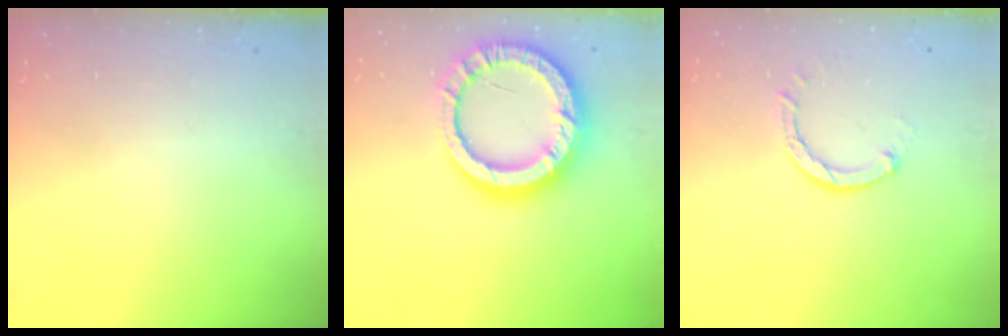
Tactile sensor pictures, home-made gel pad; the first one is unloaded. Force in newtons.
{"total": 20.3, "press": 20.2, "slide": 2.0}
{"total": 3.0, "press": 3.0, "slide": 0.4}